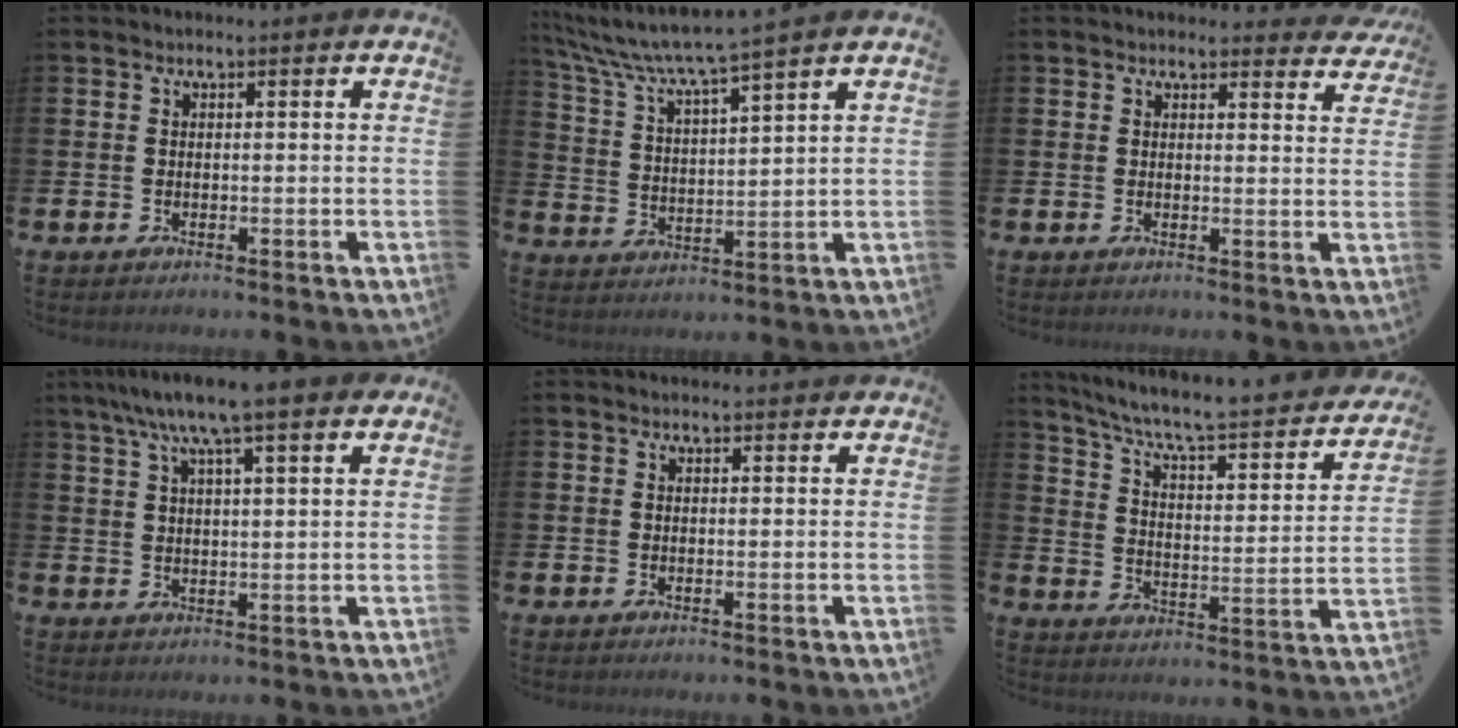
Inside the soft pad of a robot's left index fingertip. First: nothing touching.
{"total": 6.6, "force": [6.1, -0.4, 2.5], "torque": [-0.075, -0.040, 0.101]}
{"total": 2.3, "force": [2.3, 0.5, 0.1], "torque": [0.007, -0.011, 0.039]}
{"total": 8.2, "force": [6.9, 0.5, 4.4], "torque": [-0.098, -0.018, 0.122]}
{"total": 1.2, "force": [1.2, 0.2, 0.1], "torque": [0.009, -0.004, 0.019]}
{"total": 7.0, "force": [5.9, 1.1, 3.7], "torque": [-0.091, -0.052, 0.090]}